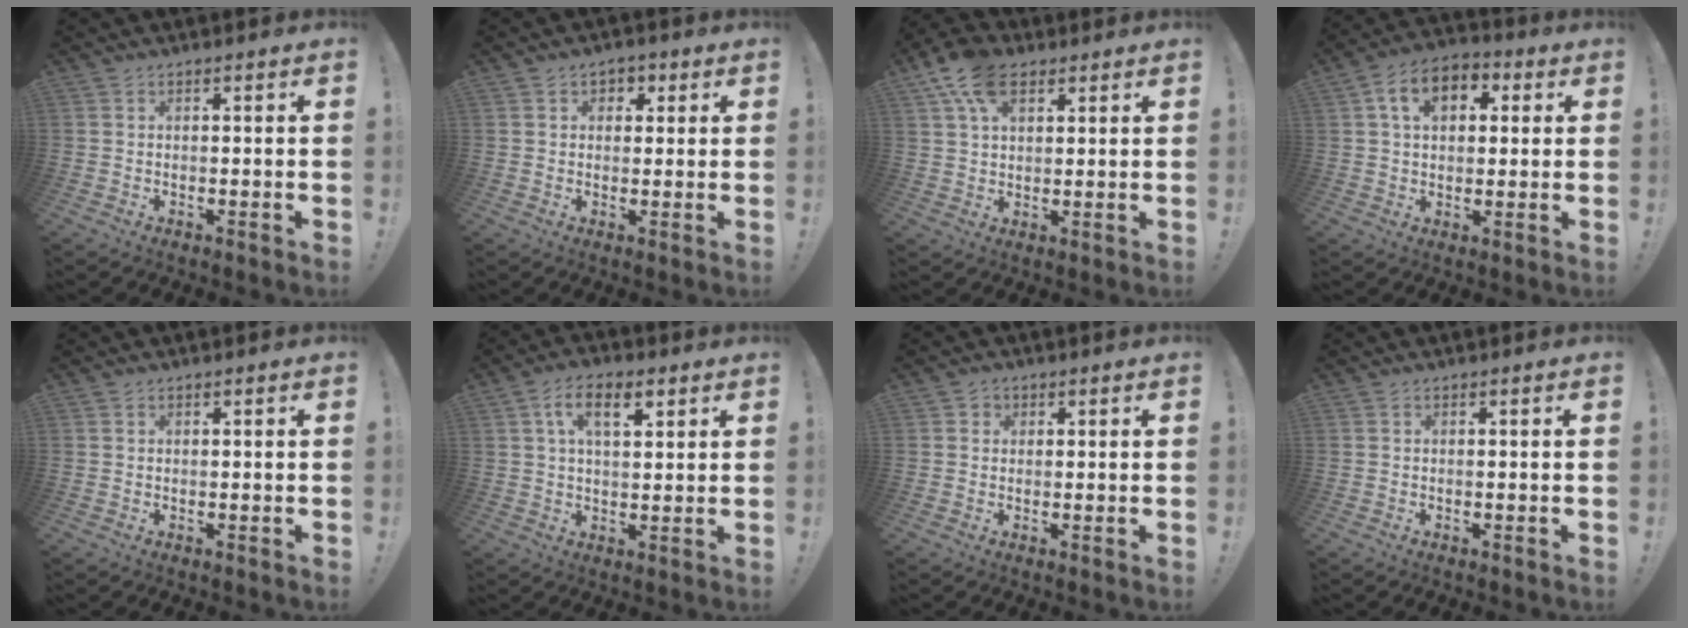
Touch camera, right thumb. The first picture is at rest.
{"total": 3.2, "force": [0.7, 2.9, 1.1], "torque": [-0.002, 0.000, 0.008]}
{"total": 11.4, "force": [6.0, 6.7, 7.0], "torque": [-0.114, -0.012, 0.112]}
{"total": 10.9, "force": [3.6, 7.5, 7.1], "torque": [-0.107, 0.005, 0.065]}
{"total": 0.0}
{"total": 9.3, "force": [3.9, 4.5, 7.1], "torque": [-0.102, -0.001, 0.066]}
{"total": 1.9, "force": [0.7, 1.8, 0.3], "torque": [-0.002, -0.002, 0.012]}
{"total": 0.0}